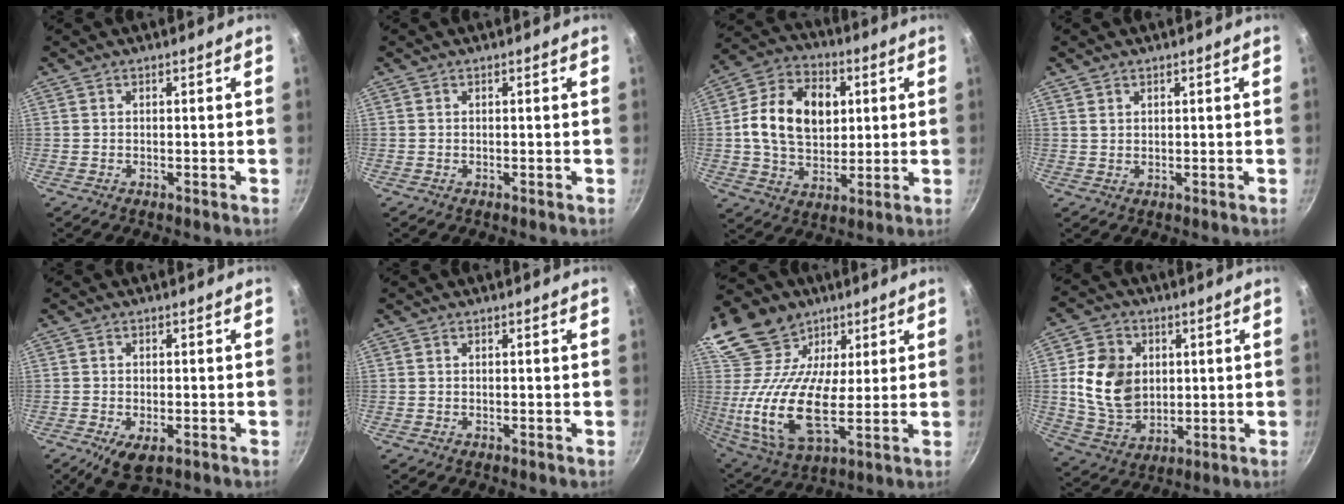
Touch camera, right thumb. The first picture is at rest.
{"total": 0.0}
{"total": 16.3, "force": [2.7, 11.8, 11.0], "torque": [-0.165, 0.008, 0.038]}
{"total": 1.3, "force": [0.8, 0.9, 0.5], "torque": [-0.007, -0.002, 0.016]}
{"total": 5.7, "force": [-2.4, 2.8, 4.3], "torque": [-0.069, -0.004, -0.034]}
{"total": 0.0}
{"total": 22.0, "force": [7.3, 14.6, 14.8], "torque": [-0.287, -0.038, 0.130]}
{"total": 13.8, "force": [1.9, 10.7, 8.4], "torque": [-0.130, -0.010, 0.043]}